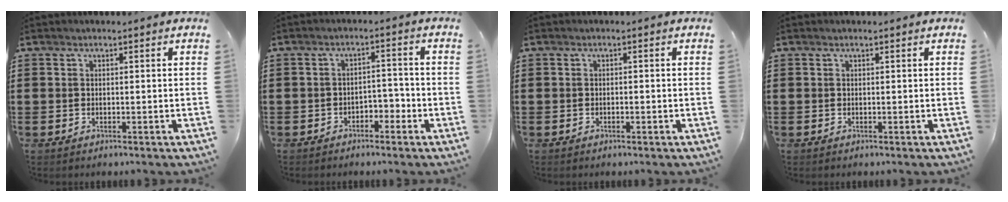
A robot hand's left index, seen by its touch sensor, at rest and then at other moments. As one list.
[{"total": 2.7, "force": [-2.3, 1.2, 0.9], "torque": [-0.021, 0.006, -0.050]}, {"total": 0.6, "force": [-0.3, 0.2, 0.4], "torque": [-0.010, -0.002, -0.006]}, {"total": 0.0}]